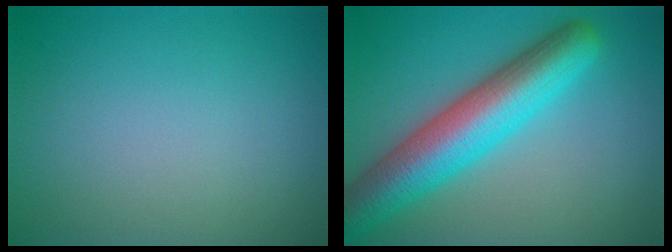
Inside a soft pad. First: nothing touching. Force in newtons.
{"total": 8.5, "press": 8.5, "slide": 0.3}